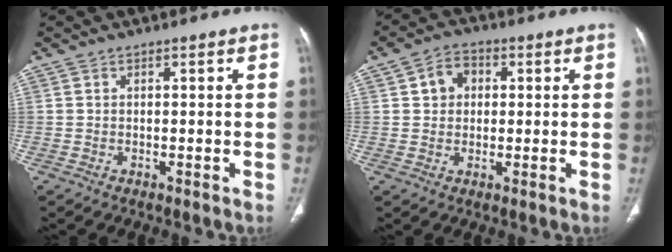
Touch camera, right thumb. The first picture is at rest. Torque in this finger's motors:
{"motor_torque": [-0.25, 0.52, 0.31, 0.44, 0.12]}